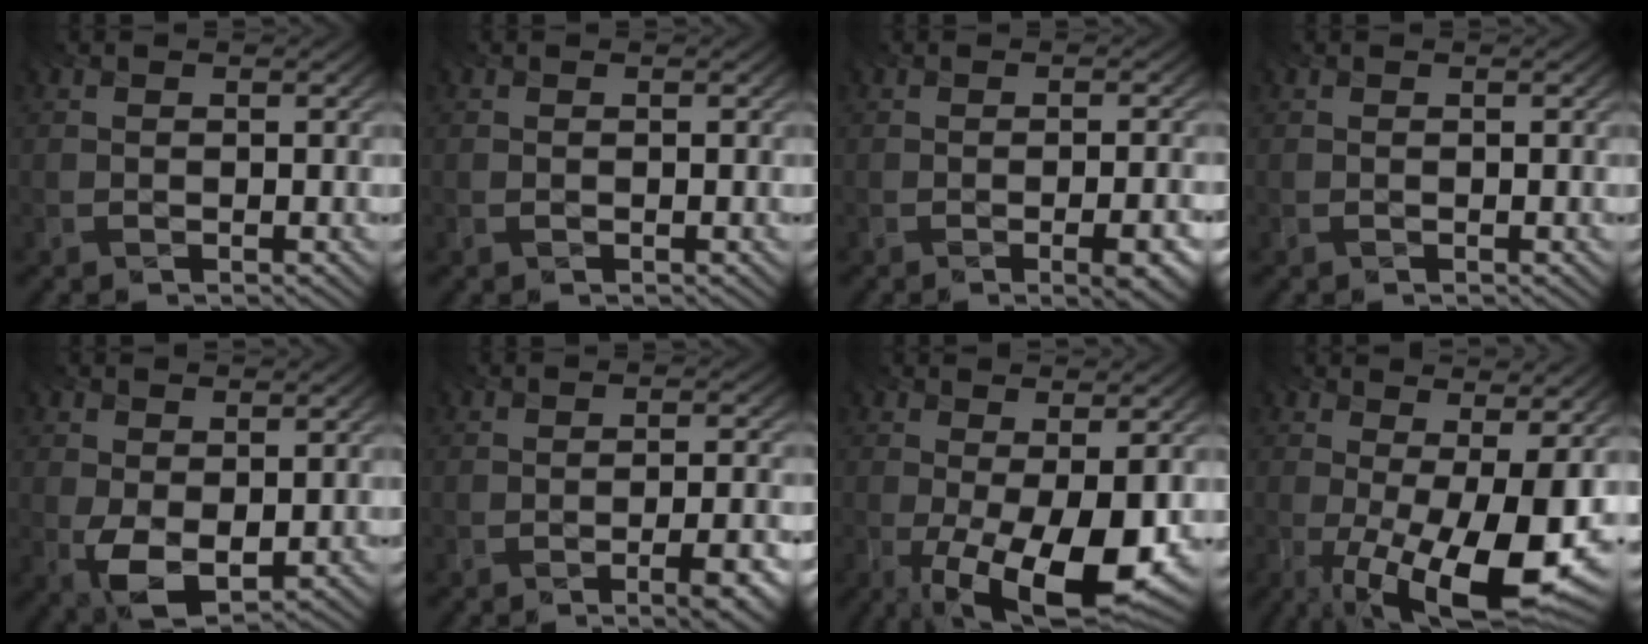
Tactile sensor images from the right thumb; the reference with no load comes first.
{"total": 0.0}
{"total": 4.4, "force": [-2.1, 1.0, 3.7], "torque": [-0.035, 0.005, -0.033]}
{"total": 0.0}
{"total": 5.4, "force": [-0.4, 3.1, 4.4], "torque": [-0.094, -0.009, -0.011]}
{"total": 4.7, "force": [-2.7, 0.8, 3.8], "torque": [-0.041, -0.002, -0.044]}
{"total": 12.1, "force": [-3.2, 4.0, 11.0], "torque": [-0.164, -0.006, -0.046]}
{"total": 15.4, "force": [-2.5, 5.4, 14.2], "torque": [-0.197, -0.011, -0.030]}